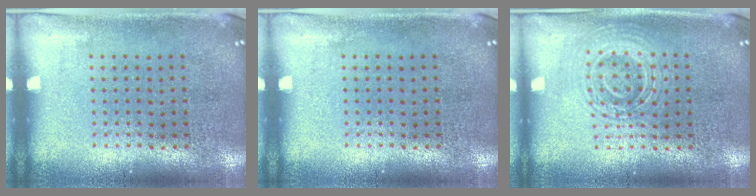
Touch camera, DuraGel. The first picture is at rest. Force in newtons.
{"total": 0.0}
{"total": 1.8, "press": 1.7, "slide": 0.4}